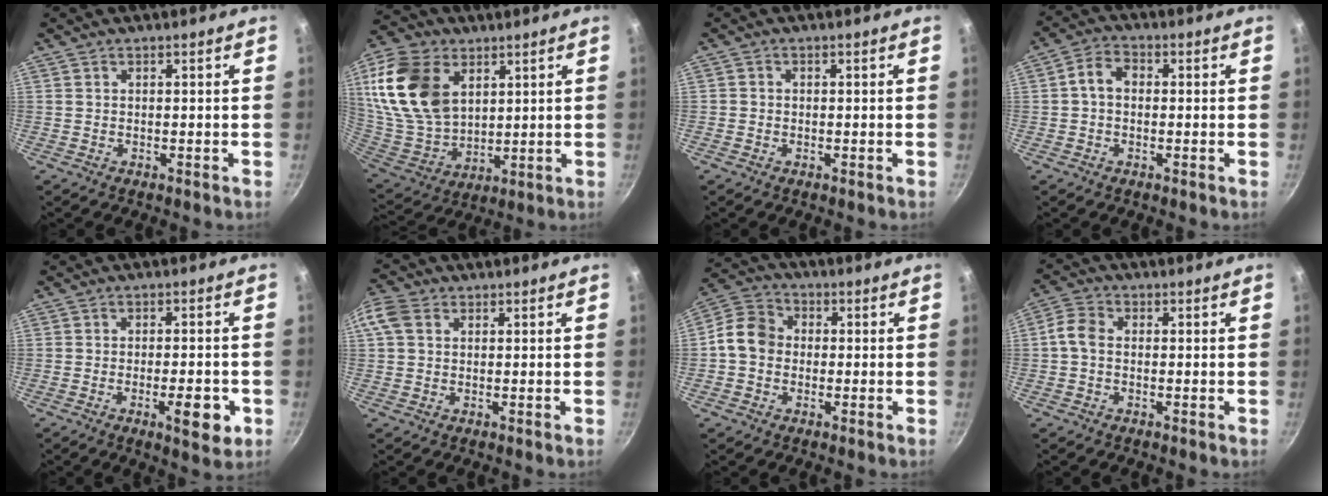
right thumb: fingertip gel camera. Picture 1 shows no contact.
{"total": 20.2, "force": [7.1, 13.6, 13.1], "torque": [-0.240, -0.025, 0.149]}
{"total": 1.0, "force": [-0.4, 0.9, 0.3], "torque": [-0.005, 0.001, -0.009]}
{"total": 4.6, "force": [0.0, 3.4, 3.0], "torque": [-0.049, 0.015, -0.009]}
{"total": 7.6, "force": [-2.6, 2.6, 6.7], "torque": [-0.077, 0.008, -0.034]}
{"total": 4.7, "force": [1.3, 3.5, 2.9], "torque": [-0.058, 0.011, 0.017]}
{"total": 7.9, "force": [-0.7, 6.8, 4.1], "torque": [-0.046, 0.020, -0.034]}
{"total": 4.0, "force": [-0.5, 2.9, 2.7], "torque": [-0.060, 0.015, -0.021]}